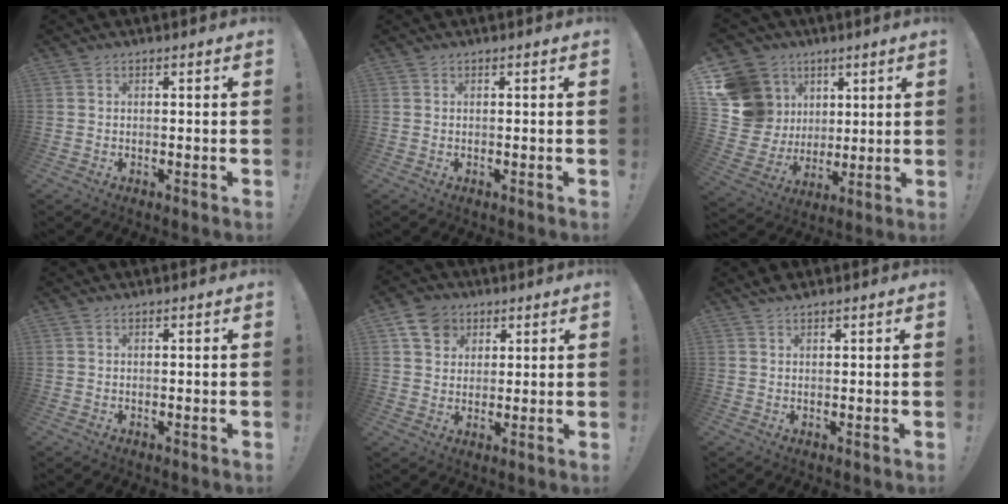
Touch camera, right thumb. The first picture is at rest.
{"total": 0.0}
{"total": 18.0, "force": [5.7, 15.8, 6.5], "torque": [-0.122, -0.025, 0.144]}
{"total": 0.0}
{"total": 9.0, "force": [4.4, 7.2, 3.0], "torque": [-0.043, -0.017, 0.088]}
{"total": 2.0, "force": [1.8, 0.3, 0.8], "torque": [-0.008, -0.009, 0.031]}